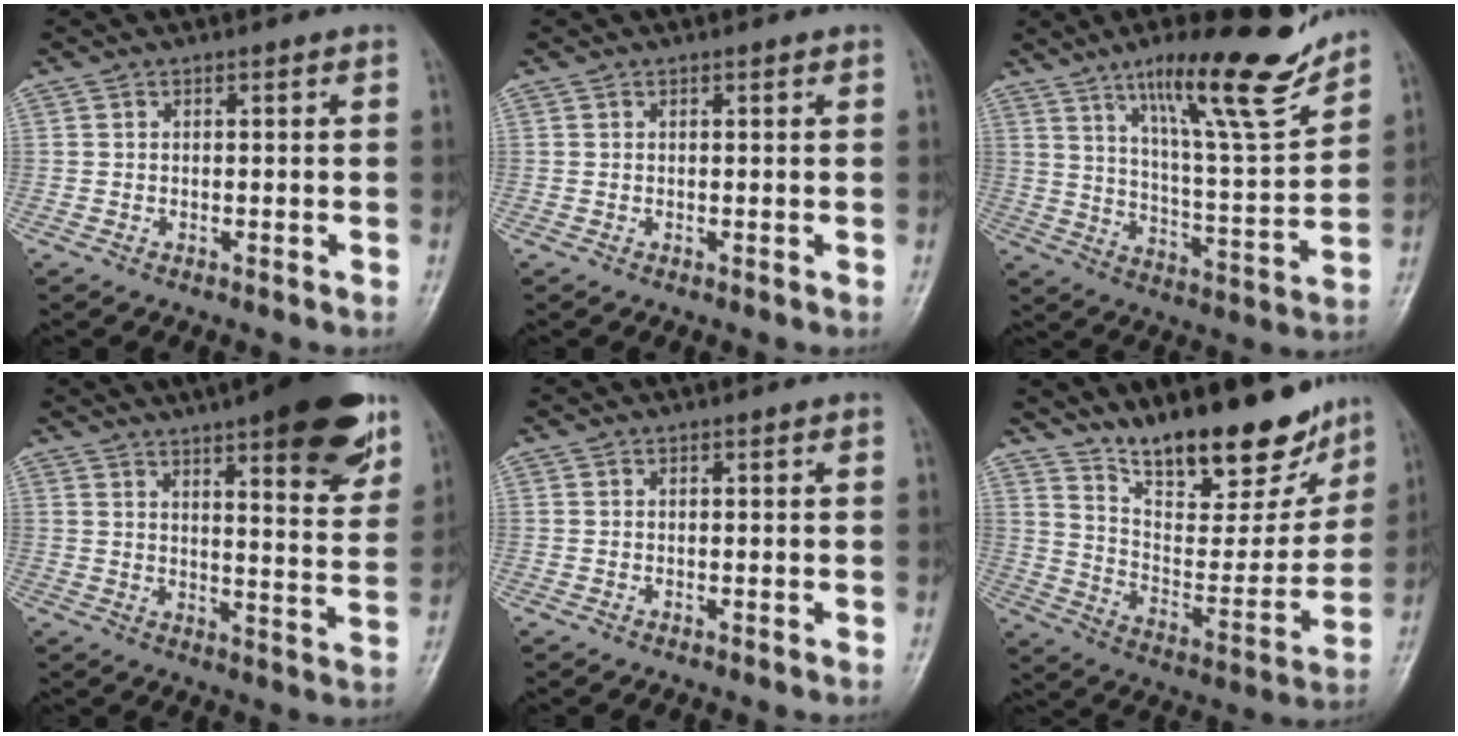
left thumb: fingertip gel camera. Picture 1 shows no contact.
{"total": 0.5, "force": [0.3, 0.1, 0.4], "torque": [-0.007, 0.000, 0.002]}
{"total": 18.9, "force": [13.2, 3.0, 13.1], "torque": [-0.177, -0.078, 0.213]}
{"total": 20.4, "force": [12.3, 5.2, 15.4], "torque": [-0.182, -0.045, 0.163]}
{"total": 0.0}
{"total": 21.5, "force": [16.4, 7.4, 11.8], "torque": [-0.131, -0.094, 0.266]}